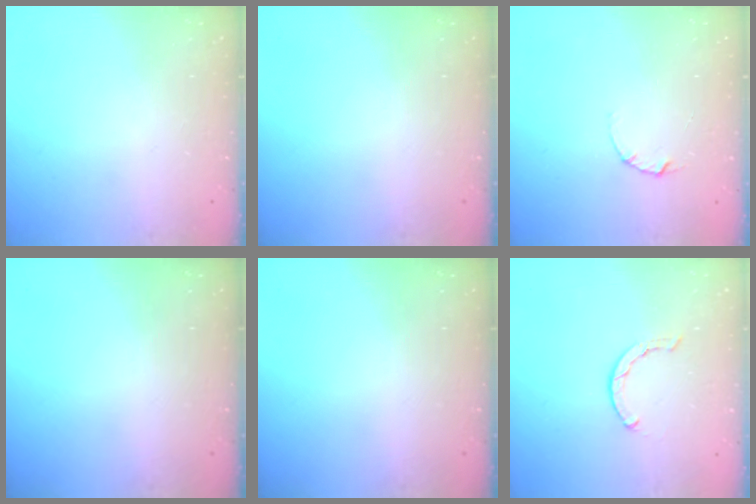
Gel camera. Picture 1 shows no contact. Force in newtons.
{"total": 0.0}
{"total": 2.1, "press": 2.1, "slide": 0.1}
{"total": 0.0}
{"total": 0.0}
{"total": 1.6, "press": 1.5, "slide": 0.4}